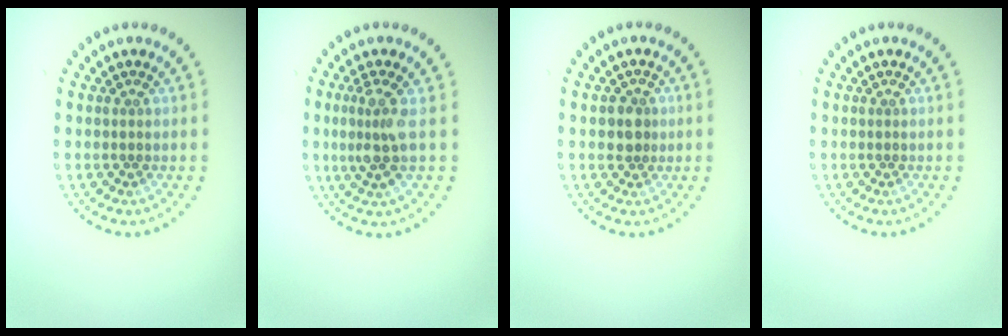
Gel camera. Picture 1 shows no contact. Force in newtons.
{"total": 2.8, "press": 2.4, "slide": 1.6}
{"total": 1.9, "press": 1.7, "slide": 0.8}
{"total": 0.0}